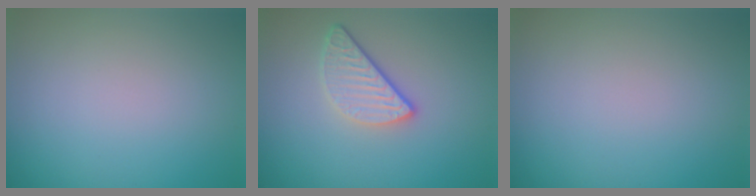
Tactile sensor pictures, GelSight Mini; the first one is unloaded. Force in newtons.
{"total": 2.9, "press": 2.3, "slide": 1.7}
{"total": 0.0}